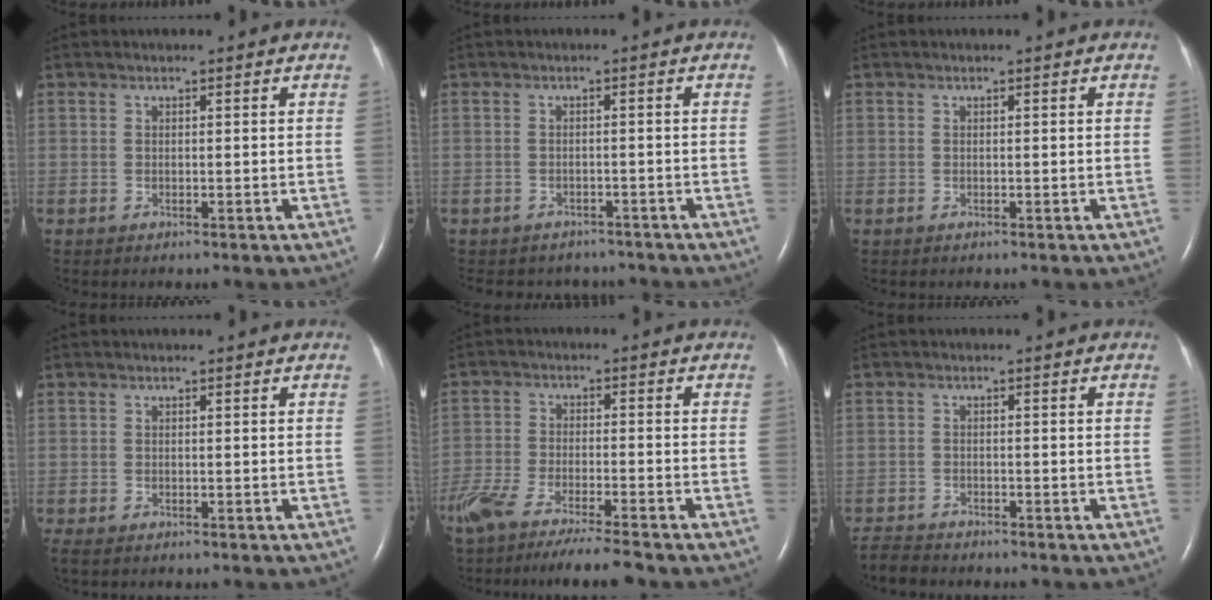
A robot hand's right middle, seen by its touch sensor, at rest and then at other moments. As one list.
[{"total": 5.9, "force": [-5.4, 2.4, 0.3], "torque": [-0.006, 0.007, -0.061]}, {"total": 0.0}, {"total": 1.7, "force": [-1.2, 0.7, 0.9], "torque": [-0.017, -0.005, -0.017]}, {"total": 13.9, "force": [-11.6, 1.0, 7.6], "torque": [-0.143, -0.039, -0.195]}, {"total": 3.1, "force": [-3.1, 0.3, 0.0], "torque": [-0.002, -0.014, -0.057]}]